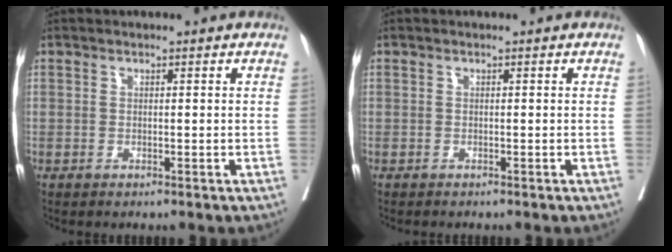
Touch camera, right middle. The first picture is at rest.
{"total": 1.8, "force": [-1.6, 0.2, 0.6], "torque": [-0.010, -0.002, -0.025]}